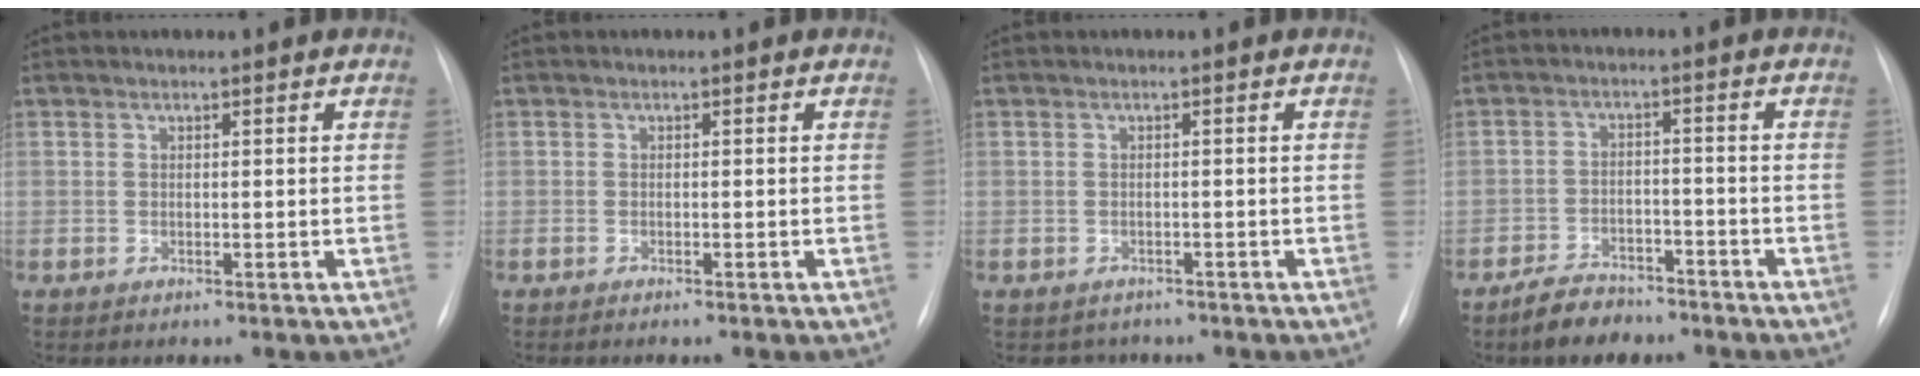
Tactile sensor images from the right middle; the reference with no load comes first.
{"total": 0.8, "force": [-0.6, 0.1, 0.5], "torque": [-0.013, -0.003, -0.007]}
{"total": 2.3, "force": [-1.8, 1.4, -0.3], "torque": [-0.001, 0.006, -0.024]}
{"total": 6.2, "force": [-5.2, 2.6, 2.2], "torque": [-0.049, -0.003, -0.087]}